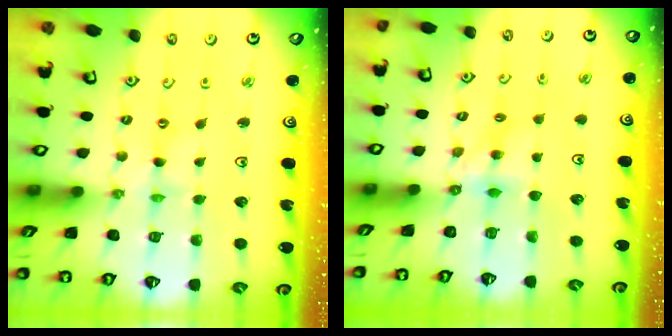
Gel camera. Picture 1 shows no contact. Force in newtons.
{"total": 4.9, "press": 4.8, "slide": 0.8}